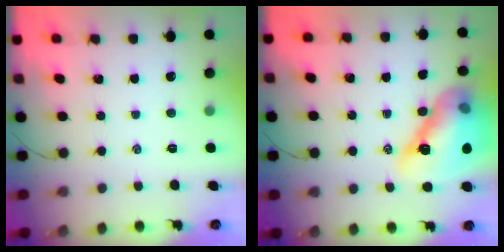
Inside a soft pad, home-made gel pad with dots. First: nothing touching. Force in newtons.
{"total": 17.9, "press": 17.3, "slide": 4.5}